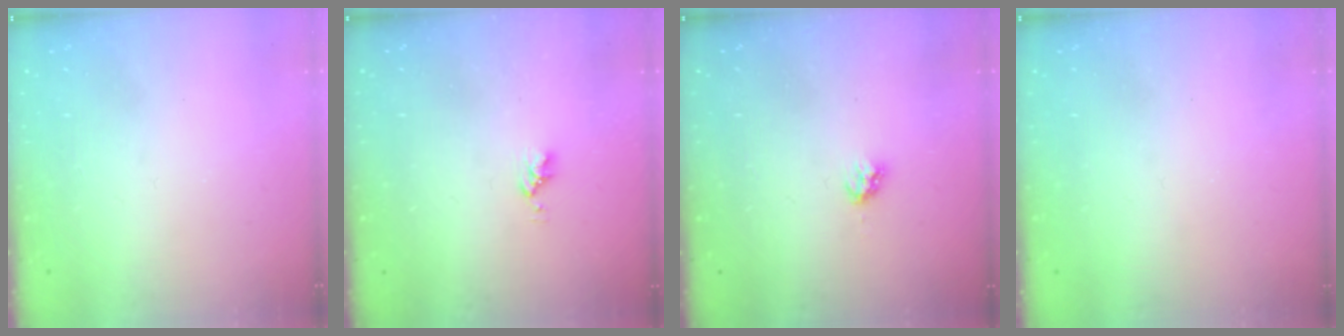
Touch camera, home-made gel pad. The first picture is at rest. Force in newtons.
{"total": 3.0, "press": 3.0, "slide": 0.4}
{"total": 2.8, "press": 2.8, "slide": 0.2}
{"total": 0.0}